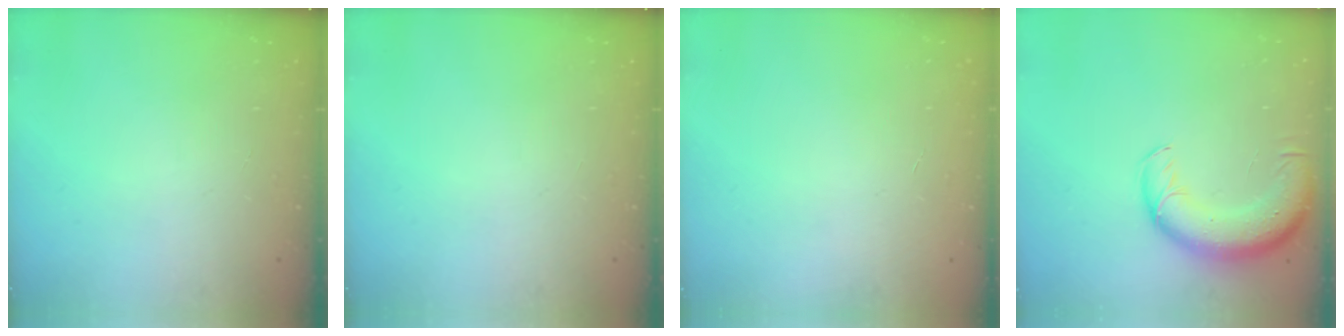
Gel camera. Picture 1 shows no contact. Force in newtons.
{"total": 0.0}
{"total": 0.0}
{"total": 11.7, "press": 11.3, "slide": 2.9}